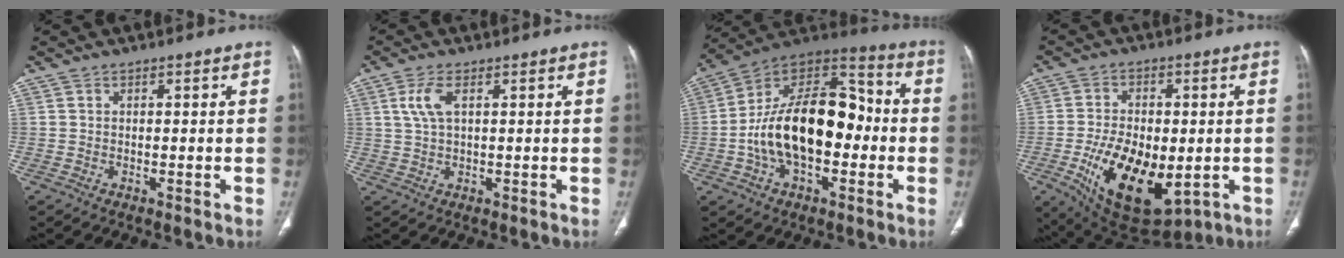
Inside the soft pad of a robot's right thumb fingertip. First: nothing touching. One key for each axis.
{"total": 4.6, "fx": 1.5, "fy": 2.0, "fz": 3.8, "tx": -0.094, "ty": 0.004, "tz": 0.032}
{"total": 22.7, "fx": -2.5, "fy": 13.1, "fz": 18.5, "tx": -0.297, "ty": 0.045, "tz": -0.045}
{"total": 18.3, "fx": -4.4, "fy": 9.9, "fz": 14.7, "tx": -0.243, "ty": -0.008, "tz": -0.046}